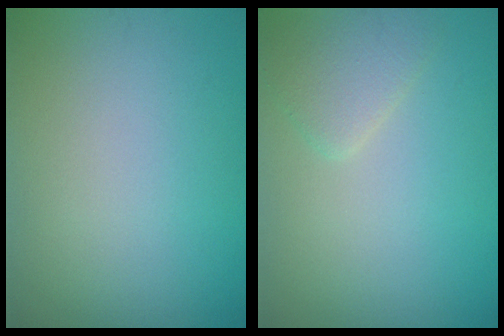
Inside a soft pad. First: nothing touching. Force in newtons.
{"total": 2.2, "press": 2.2, "slide": 0.1}